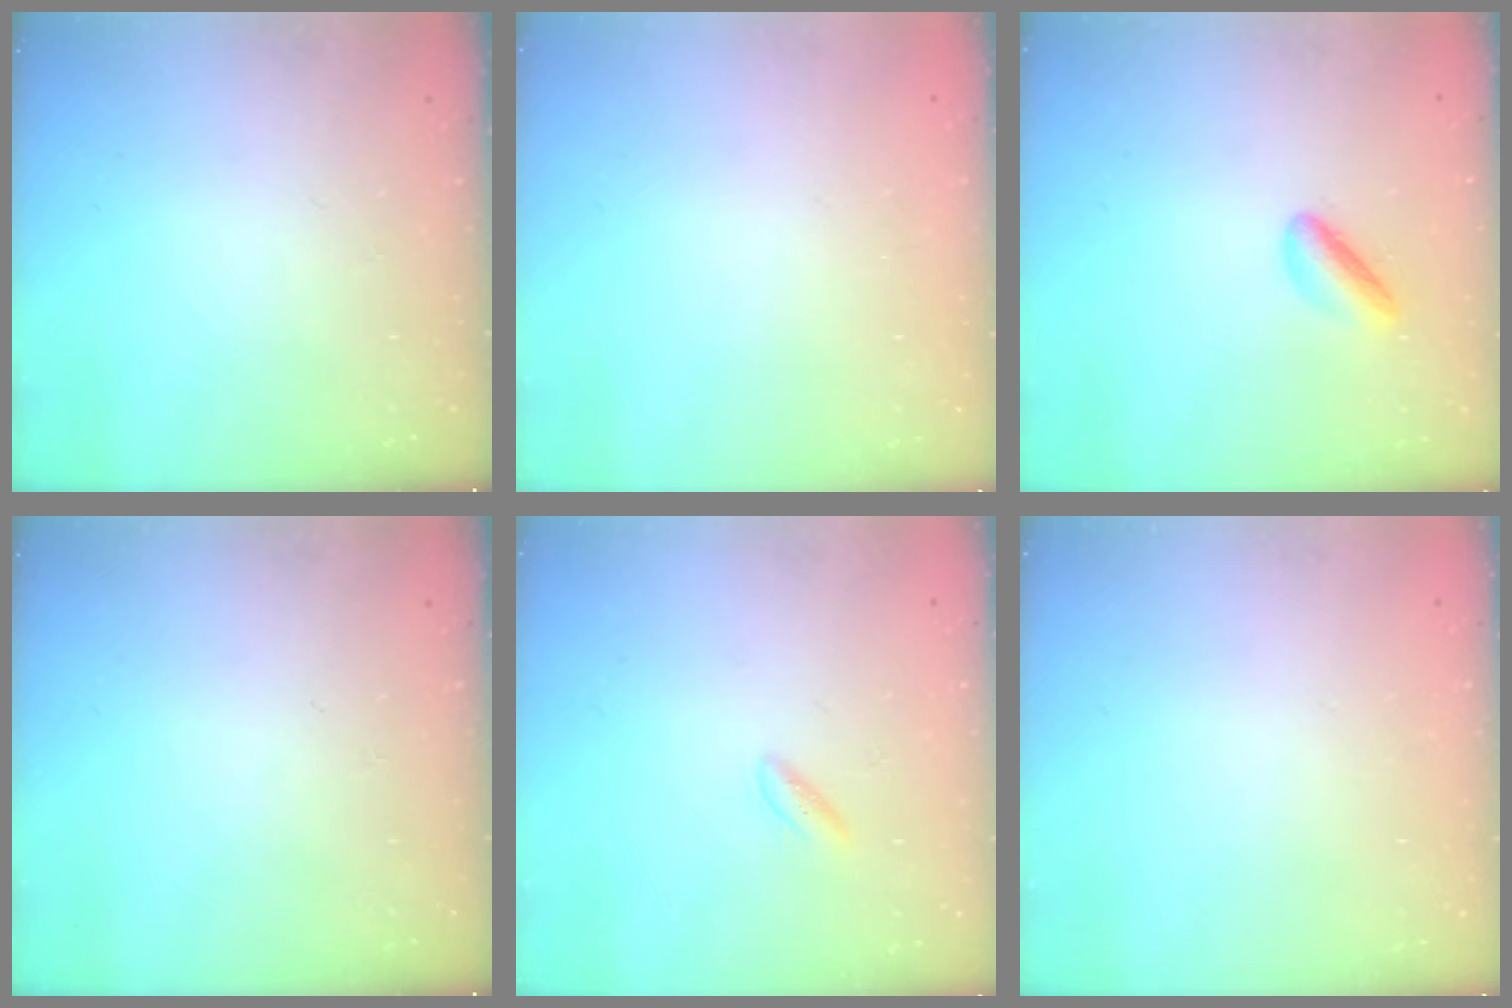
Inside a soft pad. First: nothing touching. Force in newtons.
{"total": 2.1, "press": 2.1, "slide": 0.1}
{"total": 3.6, "press": 3.6, "slide": 0.3}
{"total": 0.0}
{"total": 1.0, "press": 0.9, "slide": 0.5}
{"total": 2.2, "press": 2.2, "slide": 0.1}